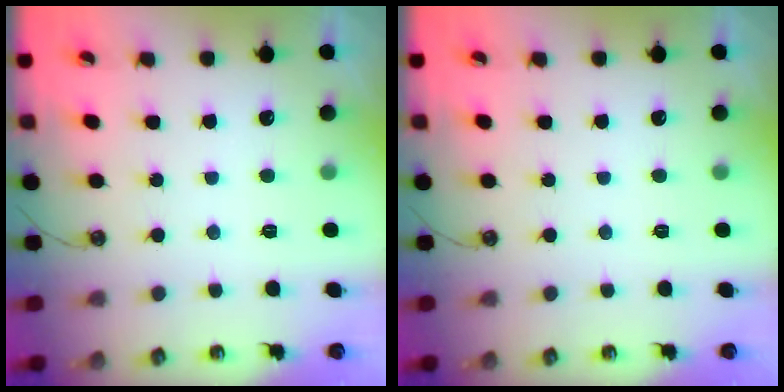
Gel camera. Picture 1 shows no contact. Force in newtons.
{"total": 0.0}